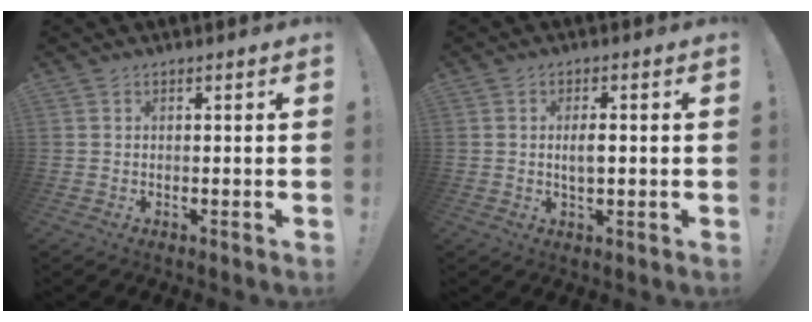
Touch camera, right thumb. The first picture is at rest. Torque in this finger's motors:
{"motor_torque": [0.06, -0.05, 0.11, 0.22, 0.03]}